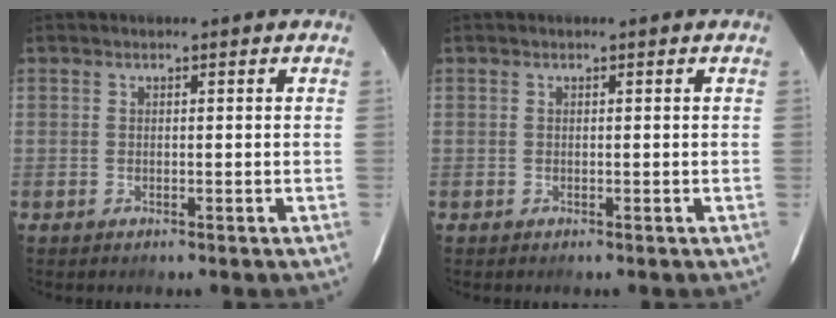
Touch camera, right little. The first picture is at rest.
{"total": 0.0}